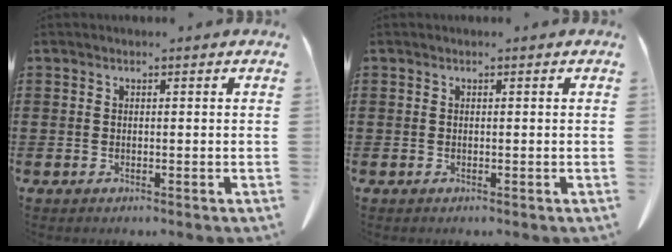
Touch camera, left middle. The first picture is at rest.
{"total": 0.0}